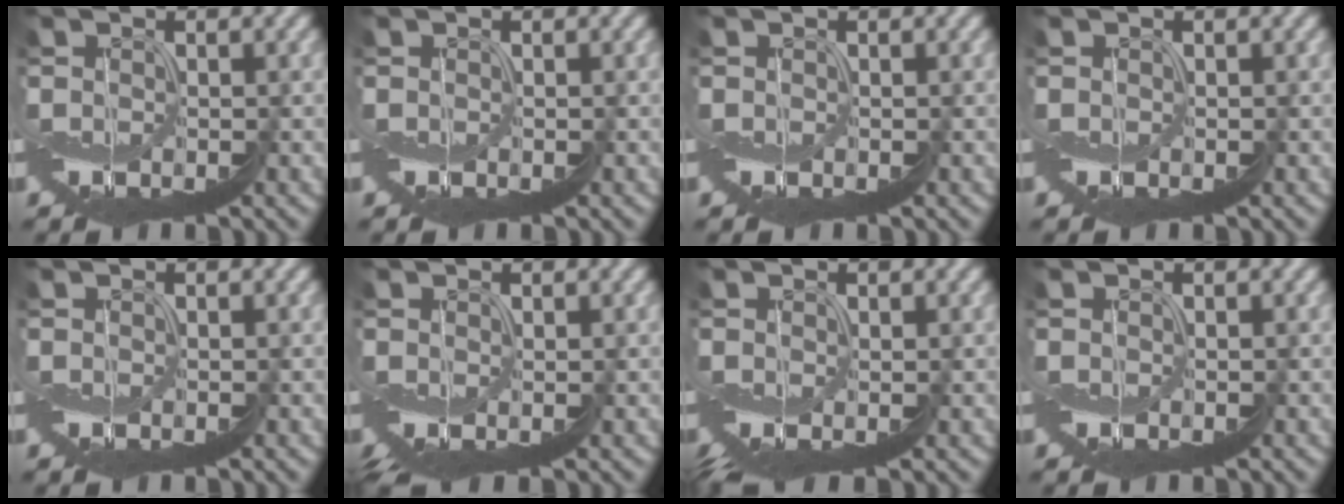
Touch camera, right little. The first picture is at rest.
{"total": 0.0}
{"total": 0.0}
{"total": 0.0}
{"total": 0.0}
{"total": 1.6, "force": [-1.1, 0.3, 1.2], "torque": [-0.034, -0.007, -0.019]}
{"total": 1.7, "force": [-1.6, 0.1, 0.7], "torque": [-0.027, -0.009, -0.029]}
{"total": 0.0}